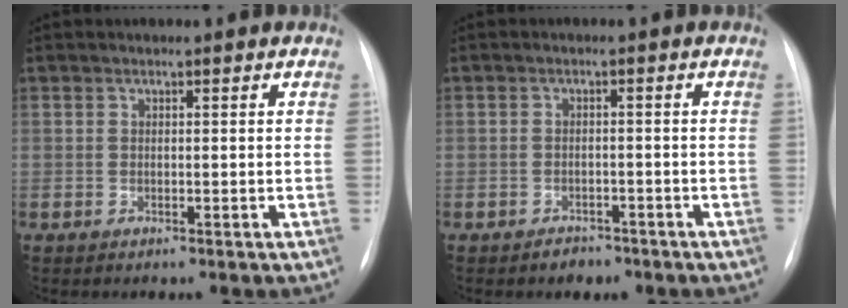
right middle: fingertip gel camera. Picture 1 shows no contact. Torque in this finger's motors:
{"motor_torque": [0.46, -0.51, -0.04, 0.00]}